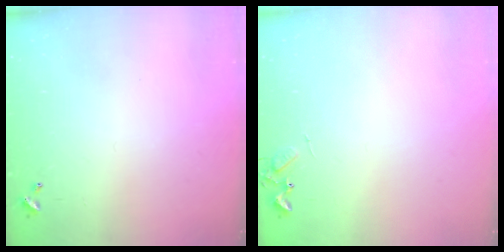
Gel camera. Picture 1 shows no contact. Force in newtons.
{"total": 5.9, "press": 5.9, "slide": 0.3}